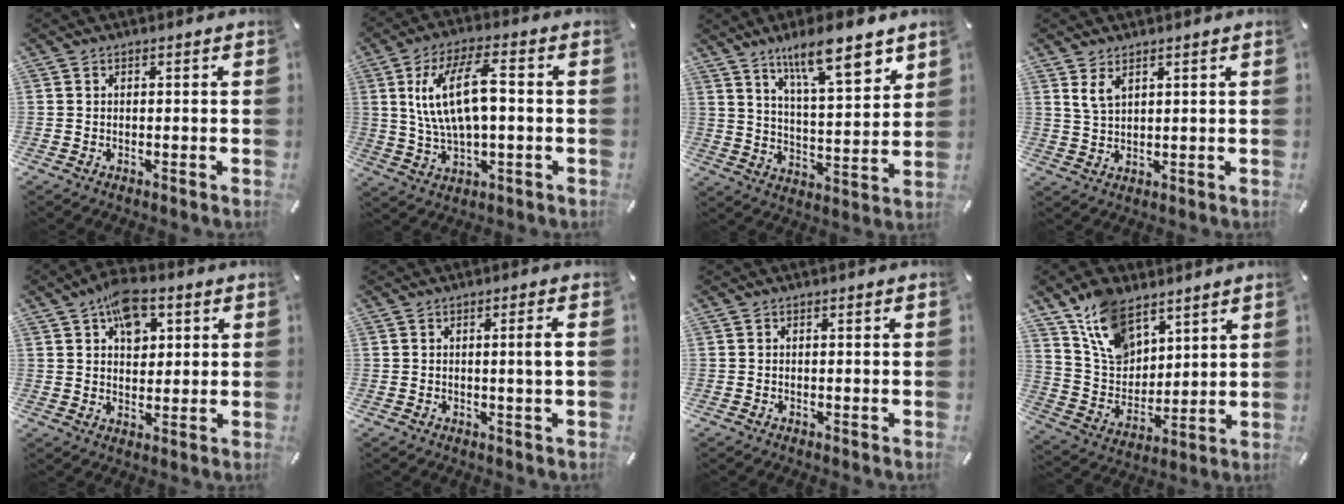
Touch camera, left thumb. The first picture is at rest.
{"total": 13.7, "force": [2.4, 6.1, 12.0], "torque": [-0.245, 0.008, 0.042]}
{"total": 14.2, "force": [10.5, 4.3, 8.6], "torque": [-0.129, -0.060, 0.176]}
{"total": 4.0, "force": [2.5, 2.0, 2.3], "torque": [-0.051, 0.000, 0.047]}
{"total": 10.3, "force": [5.9, 6.9, 4.8], "torque": [-0.060, -0.026, 0.105]}
{"total": 3.7, "force": [0.4, -0.1, 3.6], "torque": [-0.067, -0.004, 0.003]}
{"total": 0.0}
{"total": 13.7, "force": [8.8, 8.6, 6.0], "torque": [-0.126, -0.041, 0.172]}